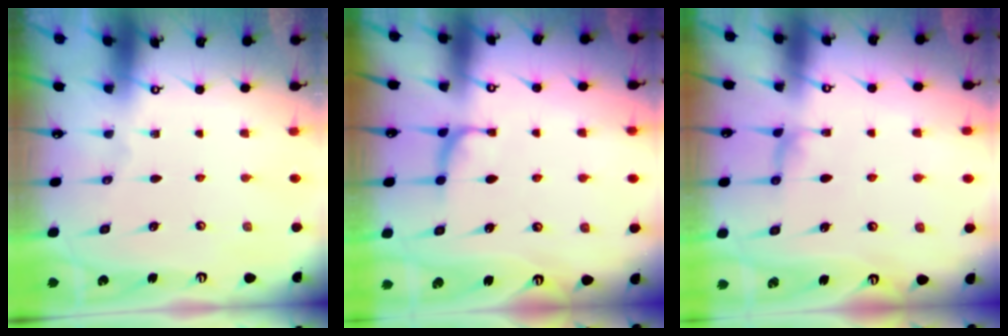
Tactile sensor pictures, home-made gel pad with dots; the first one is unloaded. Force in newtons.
{"total": 2.3, "press": 2.2, "slide": 0.8}
{"total": 1.3, "press": 1.1, "slide": 0.7}